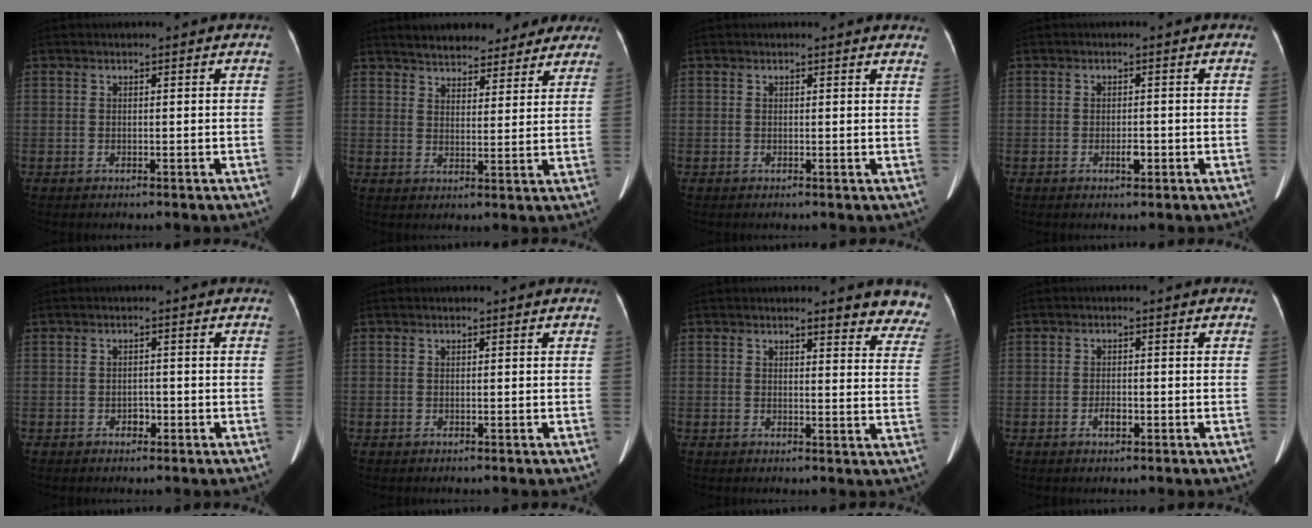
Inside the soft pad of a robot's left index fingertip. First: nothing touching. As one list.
[{"total": 15.0, "force": [12.9, 5.3, 5.6], "torque": [-0.066, 0.002, 0.162]}, {"total": 5.0, "force": [4.8, 0.5, 1.3], "torque": [-0.002, -0.026, 0.024]}, {"total": 1.6, "force": [-1.2, 0.6, 0.9], "torque": [-0.016, -0.018, -0.020]}, {"total": 1.6, "force": [-1.3, 0.8, 0.3], "torque": [-0.002, -0.014, -0.022]}, {"total": 0.0}, {"total": 10.4, "force": [9.6, 1.8, 3.5], "torque": [0.005, -0.046, 0.074]}, {"total": 1.8, "force": [-1.4, 0.7, 0.9], "torque": [-0.017, -0.016, -0.024]}]